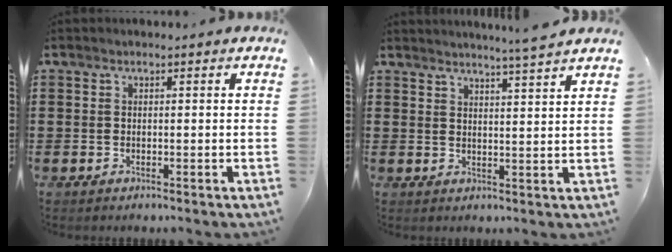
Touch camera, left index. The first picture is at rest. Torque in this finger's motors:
{"motor_torque": [0.64, -0.64, 0.15, 0.03]}